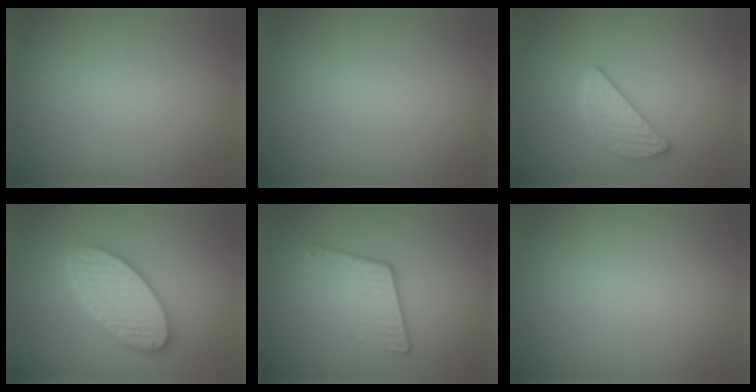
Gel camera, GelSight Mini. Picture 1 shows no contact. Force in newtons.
{"total": 0.0}
{"total": 2.9, "press": 2.6, "slide": 1.3}
{"total": 5.8, "press": 5.8, "slide": 0.6}
{"total": 4.2, "press": 2.7, "slide": 3.2}
{"total": 0.0}